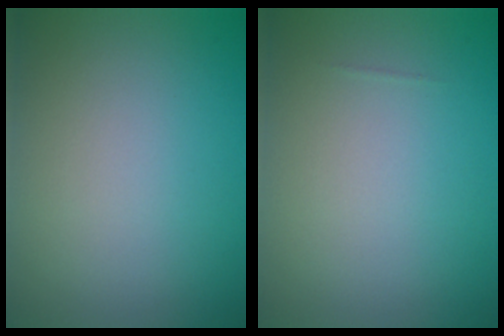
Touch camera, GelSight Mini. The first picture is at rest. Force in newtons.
{"total": 0.0}